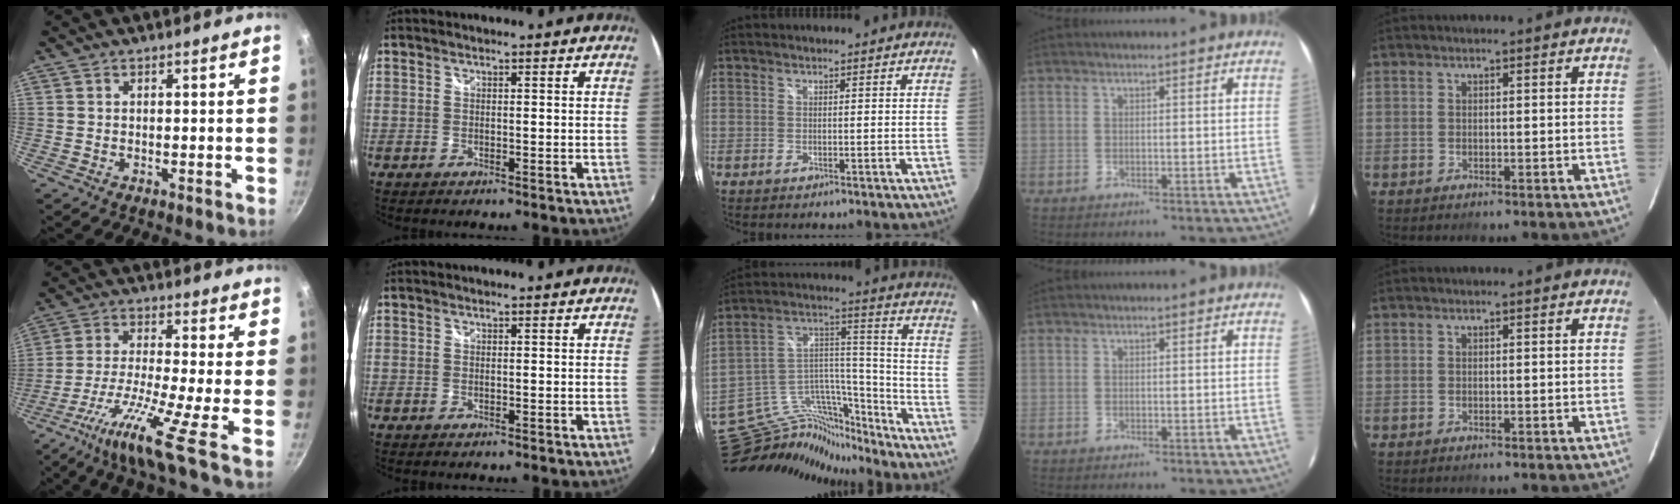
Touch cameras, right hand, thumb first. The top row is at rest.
{"thumb": {"total": 13.2, "force": [-5.8, -0.3, 11.8], "torque": [-0.229, 0.006, -0.122]}, "middle": {"total": 20.3, "force": [-17.2, 7.2, 8.0], "torque": [-0.137, 0.048, -0.272]}}